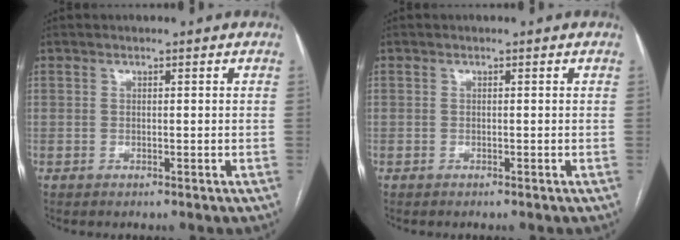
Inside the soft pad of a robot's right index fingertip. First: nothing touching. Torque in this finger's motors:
{"motor_torque": [-0.19, -0.20, -0.23, -0.06]}